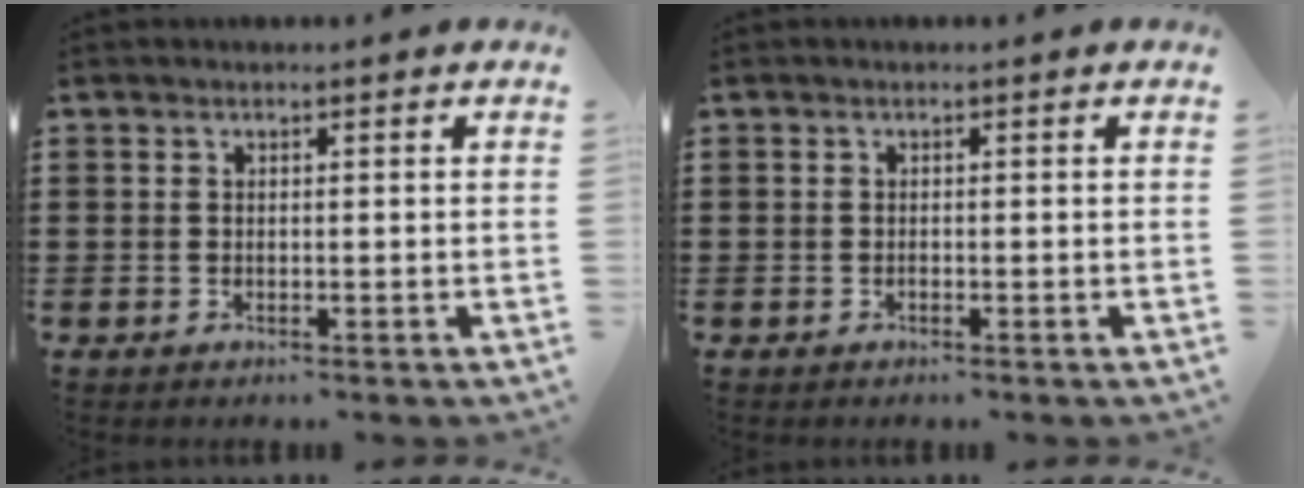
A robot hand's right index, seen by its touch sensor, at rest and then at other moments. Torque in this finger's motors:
{"motor_torque": [1.07, 1.07, 0.08, 0.01]}